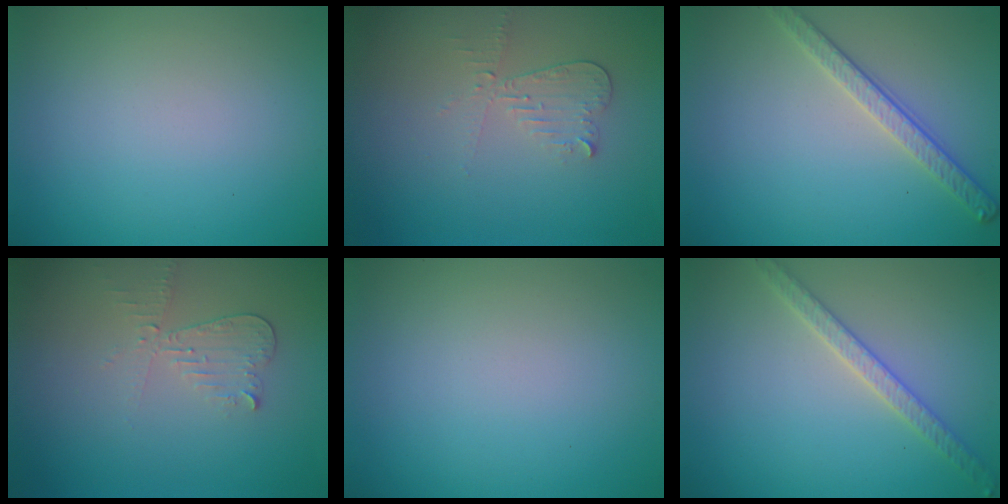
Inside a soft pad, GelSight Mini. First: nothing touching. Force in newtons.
{"total": 2.1, "press": 2.0, "slide": 0.5}
{"total": 2.8, "press": 2.6, "slide": 1.0}
{"total": 2.2, "press": 2.2, "slide": 0.2}
{"total": 0.0}
{"total": 2.9, "press": 2.8, "slide": 0.6}